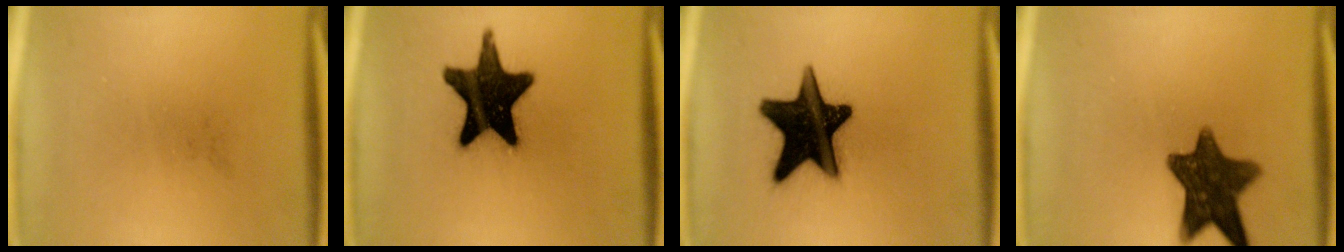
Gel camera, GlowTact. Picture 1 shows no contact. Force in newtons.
{"total": 18.6}
{"total": 19.2}
{"total": 12.0}